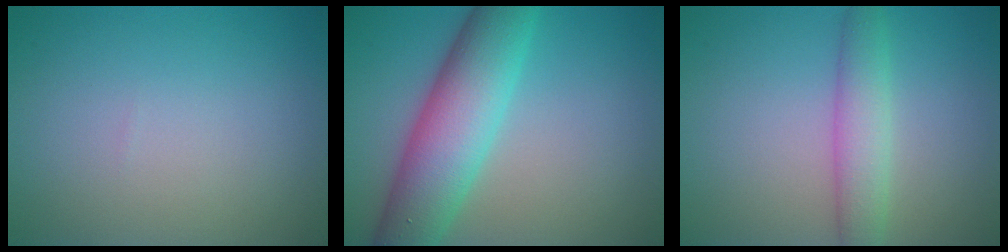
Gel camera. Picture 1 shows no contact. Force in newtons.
{"total": 8.2, "press": 8.2, "slide": 0.2}
{"total": 3.2, "press": 3.2, "slide": 0.1}